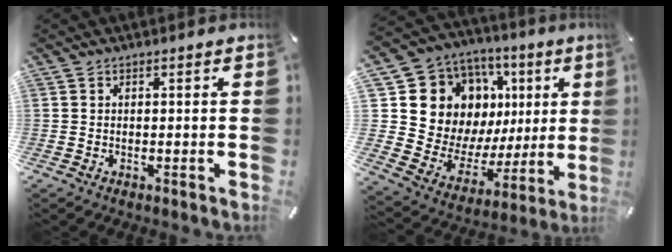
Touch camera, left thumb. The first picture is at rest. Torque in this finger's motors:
{"motor_torque": [1.83, 3.18, 2.25, -0.52, 0.10]}